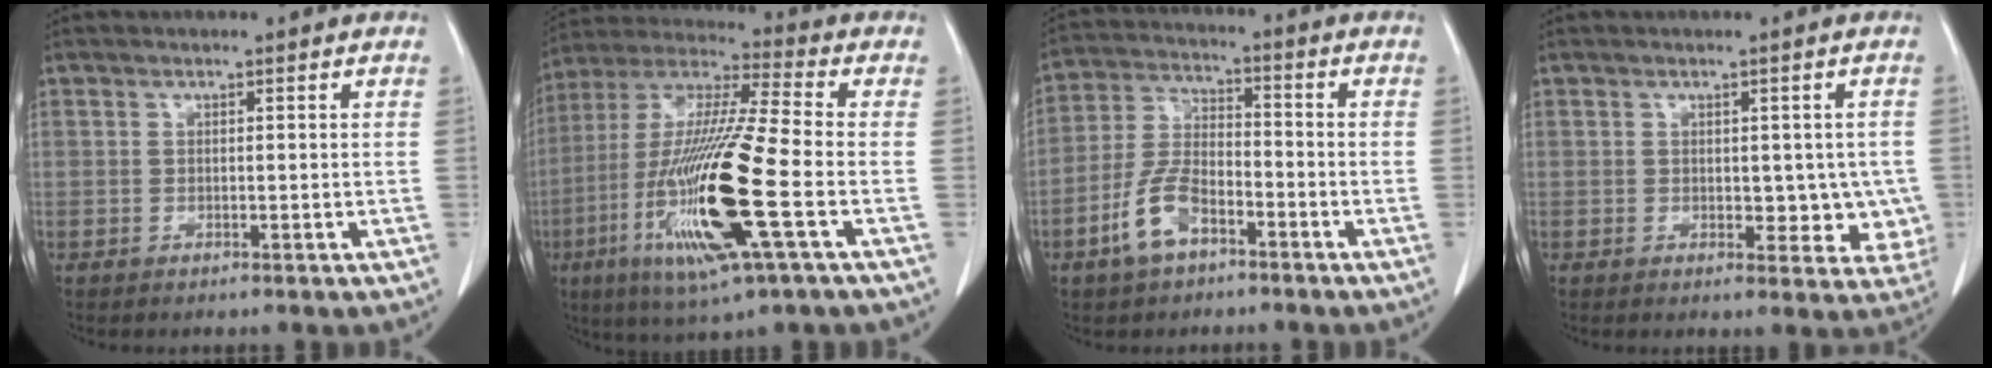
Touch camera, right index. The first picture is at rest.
{"total": 20.7, "force": [-6.0, 1.2, 19.7], "torque": [-0.428, -0.029, -0.115]}
{"total": 8.5, "force": [-4.8, 3.9, 5.9], "torque": [-0.135, 0.007, -0.095]}
{"total": 5.7, "force": [-0.2, 3.5, 4.4], "torque": [-0.027, 0.005, 0.004]}